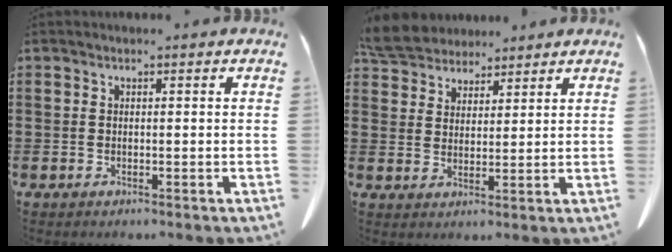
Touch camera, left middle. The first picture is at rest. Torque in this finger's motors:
{"motor_torque": [0.16, 0.07, 0.07, 0.04]}